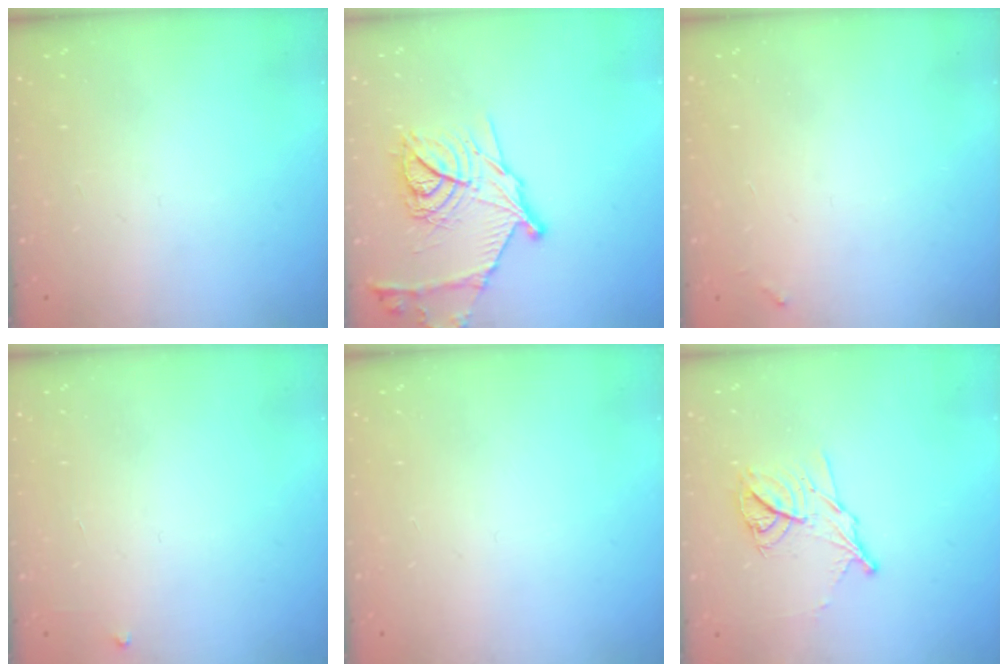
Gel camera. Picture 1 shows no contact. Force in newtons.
{"total": 18.8, "press": 18.8, "slide": 1.3}
{"total": 3.7, "press": 3.7, "slide": 0.2}
{"total": 2.3, "press": 2.3, "slide": 0.3}
{"total": 0.0}
{"total": 11.4, "press": 11.4, "slide": 0.3}